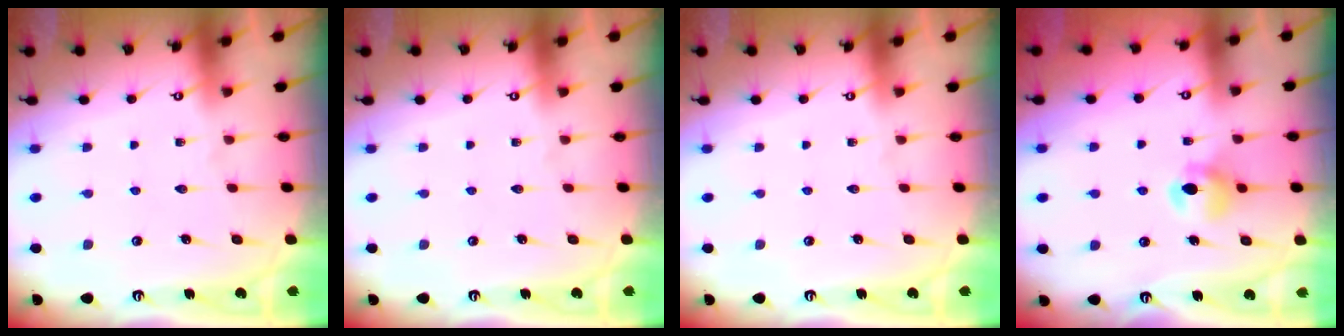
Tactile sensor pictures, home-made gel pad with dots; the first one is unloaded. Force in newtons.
{"total": 0.0}
{"total": 0.0}
{"total": 6.6, "press": 6.5, "slide": 0.6}